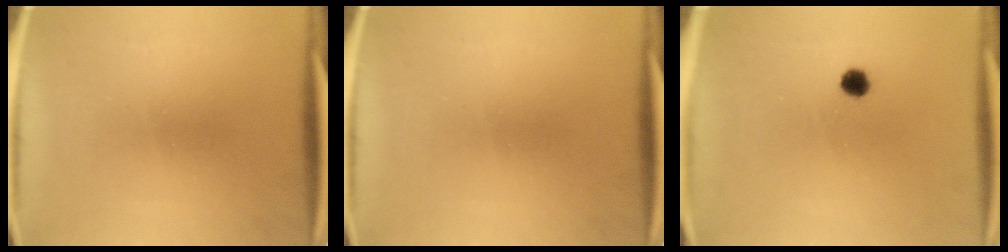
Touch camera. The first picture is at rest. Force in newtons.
{"total": 0.0}
{"total": 1.8}